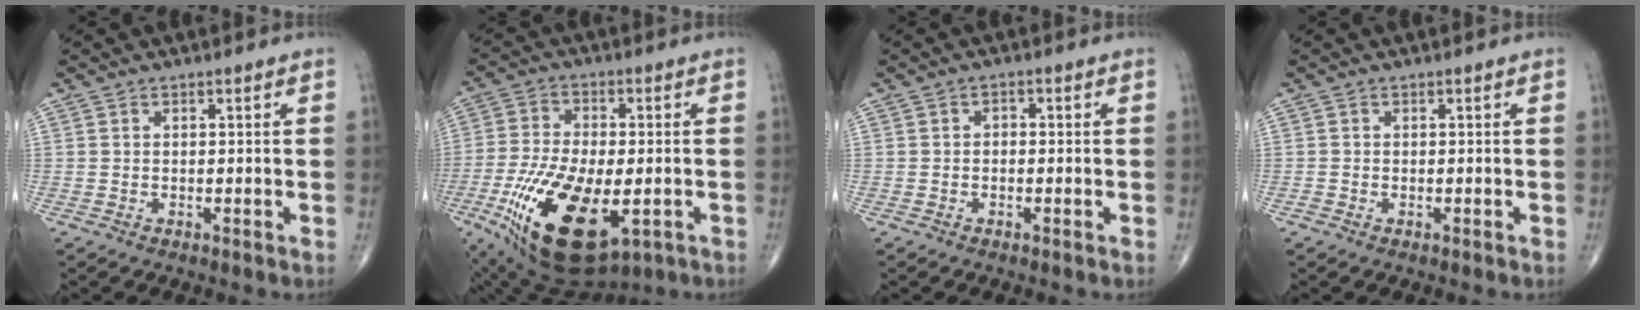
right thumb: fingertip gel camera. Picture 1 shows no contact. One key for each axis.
{"total": 20.4, "fx": -6.8, "fy": 9.4, "fz": 16.7, "tx": -0.338, "ty": -0.008, "tz": -0.100}
{"total": 1.2, "fx": -0.2, "fy": 0.9, "fz": 0.8, "tx": -0.003, "ty": 0.006, "tz": -0.008}
{"total": 0.0}